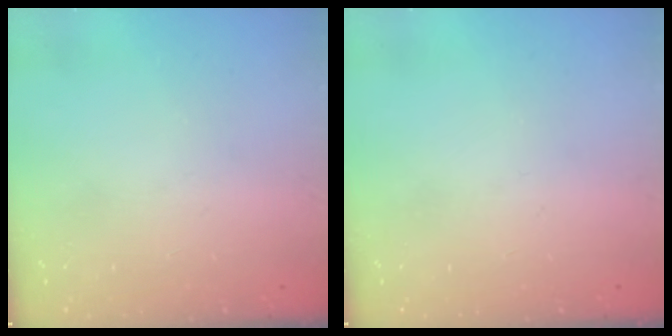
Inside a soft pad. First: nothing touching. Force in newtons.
{"total": 0.0}